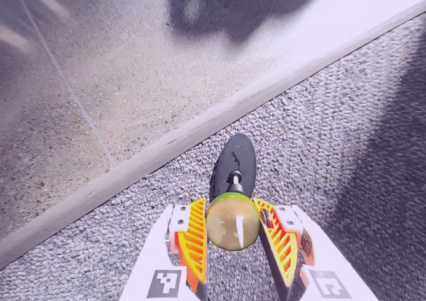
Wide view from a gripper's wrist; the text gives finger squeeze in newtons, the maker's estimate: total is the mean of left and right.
{"total": 10.4, "left": 10.5, "right": 10.3}